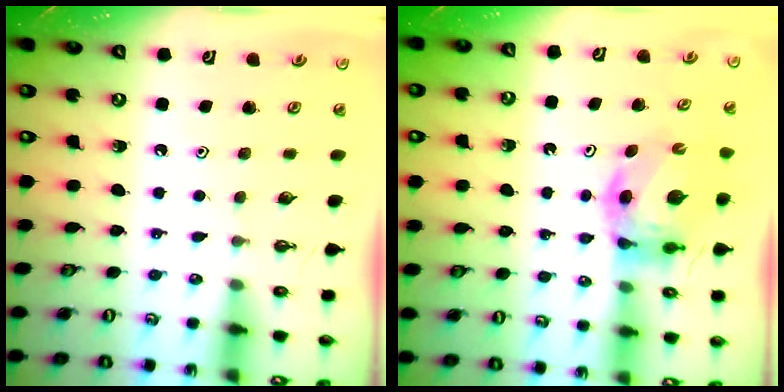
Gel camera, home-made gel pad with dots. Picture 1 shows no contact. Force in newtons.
{"total": 6.4, "press": 6.4, "slide": 0.6}